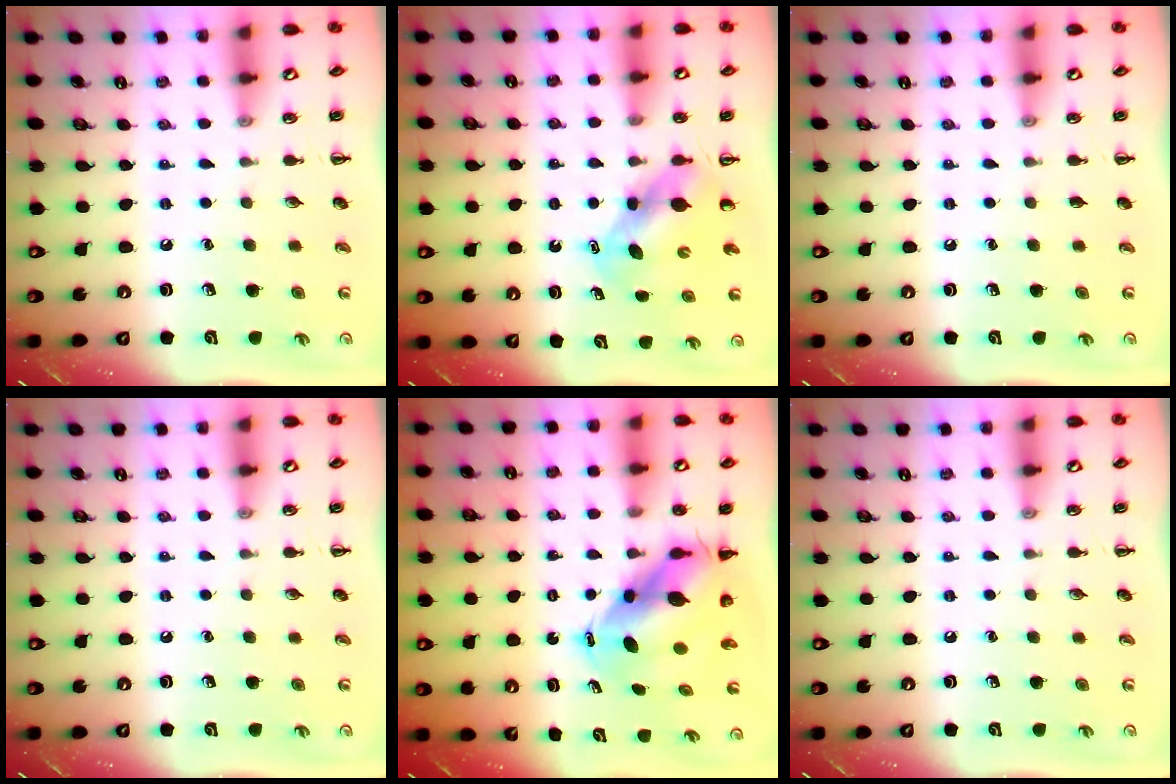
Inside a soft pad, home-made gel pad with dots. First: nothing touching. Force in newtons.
{"total": 5.4, "press": 5.4, "slide": 0.5}
{"total": 0.0}
{"total": 0.0}
{"total": 7.2, "press": 7.0, "slide": 1.7}
{"total": 0.0}